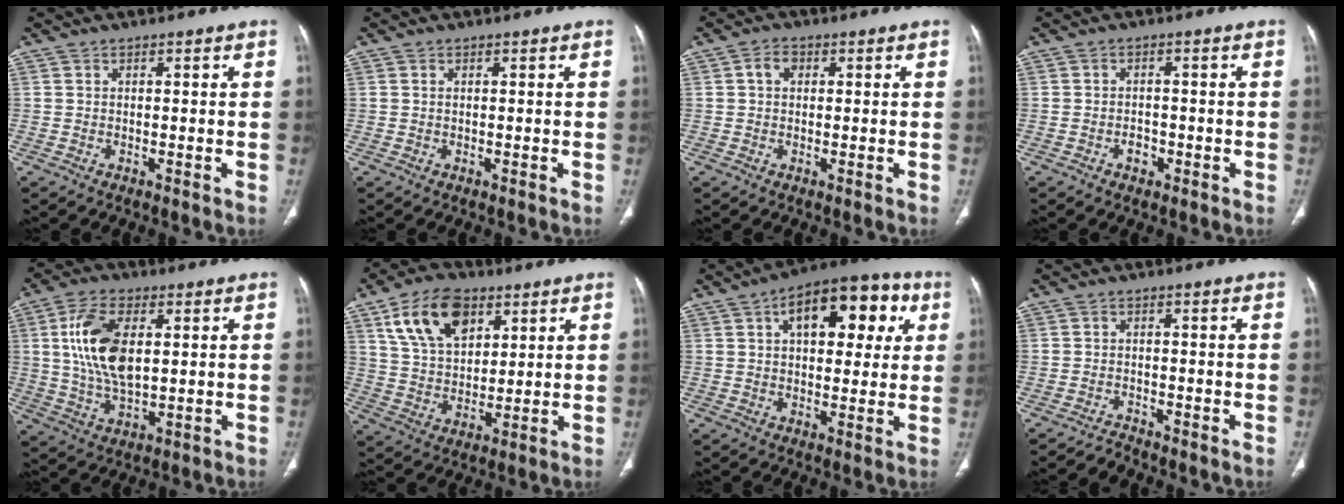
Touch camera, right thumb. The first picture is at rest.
{"total": 0.0}
{"total": 2.5, "force": [0.6, 1.9, 1.6], "torque": [-0.023, 0.010, 0.009]}
{"total": 2.3, "force": [-1.0, 1.6, 1.1], "torque": [-0.011, 0.009, -0.015]}
{"total": 13.4, "force": [2.5, 6.8, 11.2], "torque": [-0.220, -0.005, 0.051]}
{"total": 14.5, "force": [7.1, 8.7, 9.2], "torque": [-0.138, -0.019, 0.134]}
{"total": 17.3, "force": [5.9, 9.1, 13.4], "torque": [-0.138, 0.016, 0.078]}
{"total": 1.5, "force": [-1.5, 0.0, -0.3], "torque": [0.003, 0.001, -0.027]}